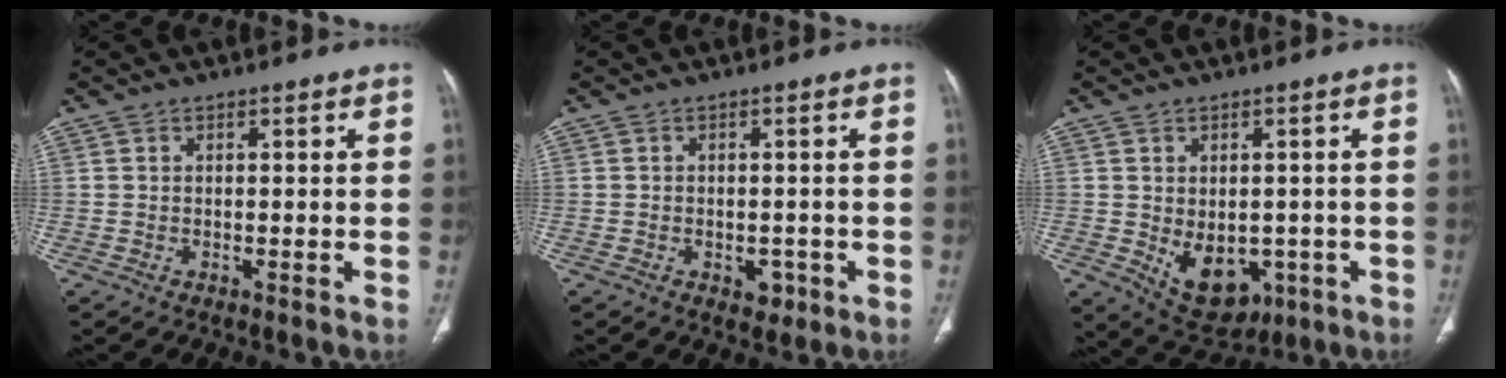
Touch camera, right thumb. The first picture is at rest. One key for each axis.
{"total": 2.8, "fx": -1.1, "fy": 2.0, "fz": 1.5, "tx": -0.001, "ty": 0.005, "tz": -0.009}
{"total": 10.3, "fx": -2.5, "fy": 7.2, "fz": 7.0, "tx": -0.077, "ty": 0.000, "tz": -0.014}